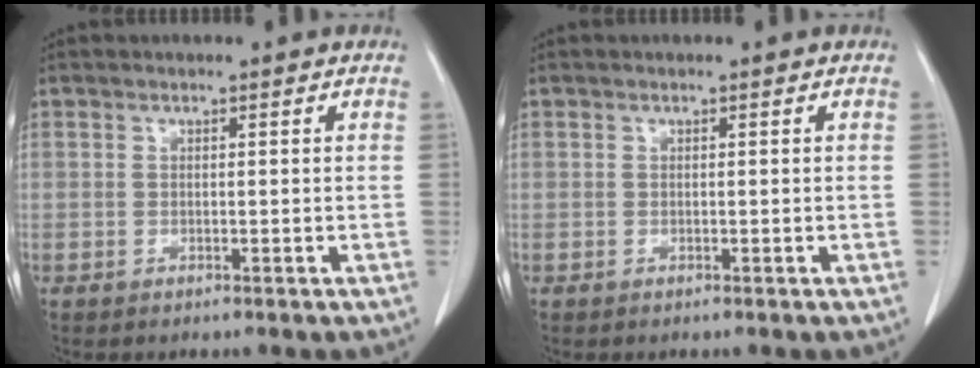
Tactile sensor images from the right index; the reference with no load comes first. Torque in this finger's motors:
{"motor_torque": [-0.01, 0.01, -0.01, 0.00]}